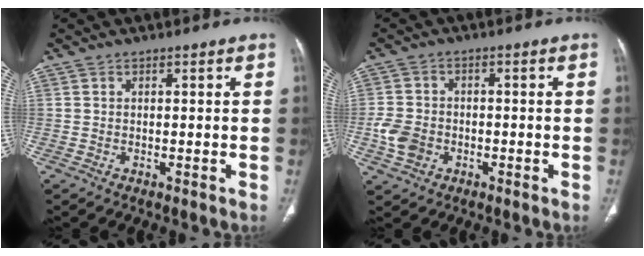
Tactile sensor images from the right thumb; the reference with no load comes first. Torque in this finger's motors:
{"motor_torque": [0.82, 0.59, 0.44, -0.55, 0.23]}